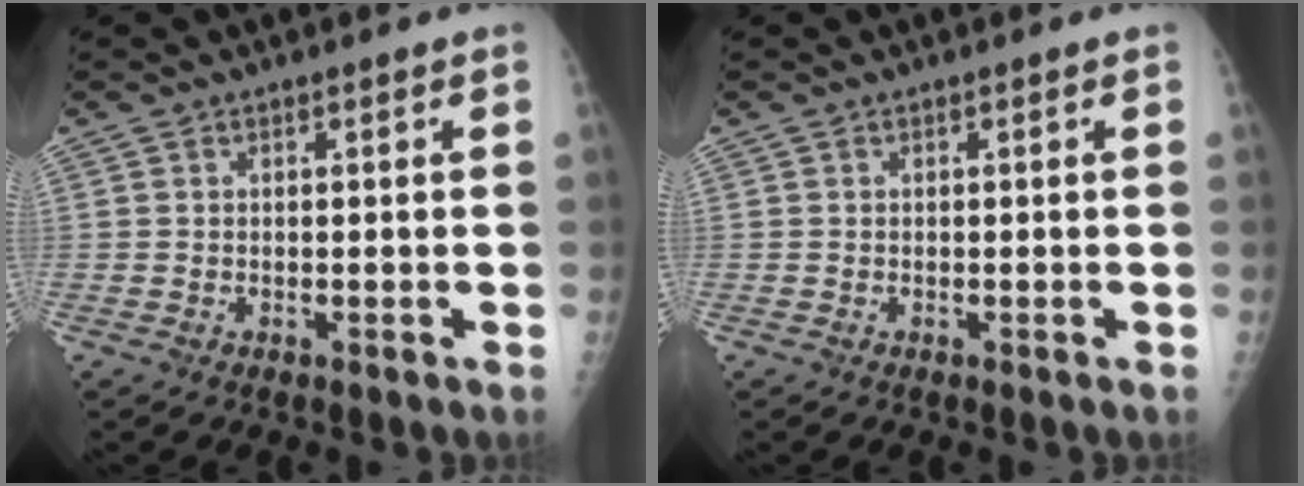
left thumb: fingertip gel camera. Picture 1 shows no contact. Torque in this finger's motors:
{"motor_torque": [-0.03, 0.03, -0.02, 0.01, 0.00]}